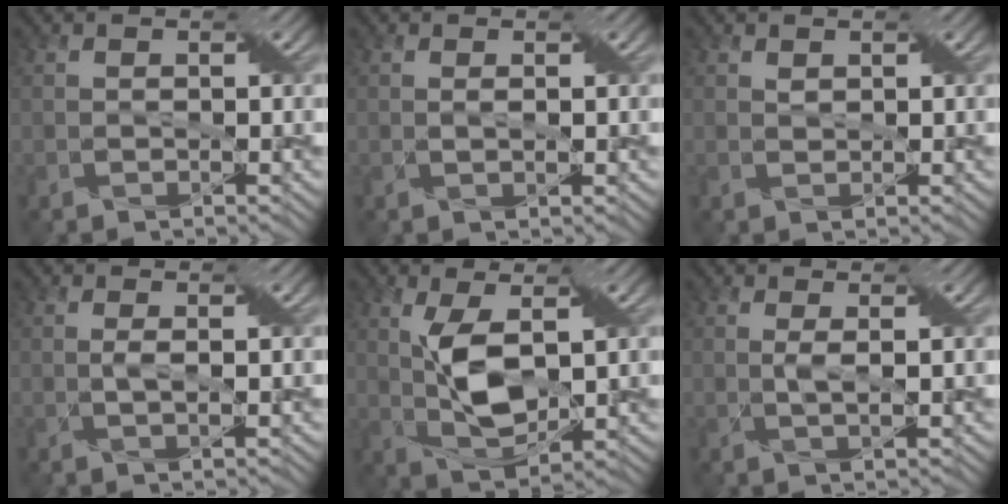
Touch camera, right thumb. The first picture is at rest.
{"total": 0.8, "force": [0.2, 0.1, 0.8], "torque": [-0.017, 0.002, 0.003]}
{"total": 0.7, "force": [0.5, 0.3, 0.3], "torque": [-0.010, 0.000, 0.012]}
{"total": 1.4, "force": [0.1, 0.2, 1.3], "torque": [-0.030, 0.004, 0.001]}
{"total": 7.3, "force": [1.1, 3.3, 6.4], "torque": [-0.142, 0.001, 0.024]}
{"total": 1.7, "force": [0.3, 0.1, 1.6], "torque": [-0.038, 0.004, 0.005]}